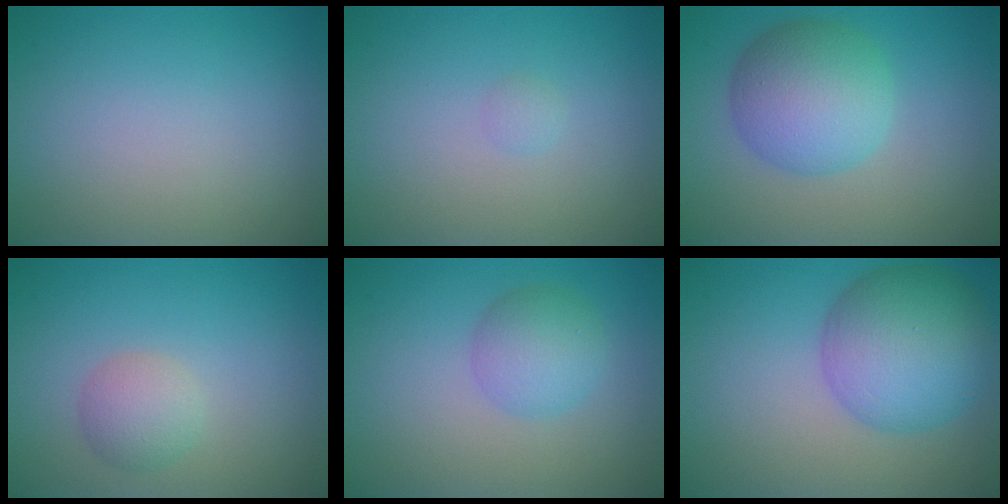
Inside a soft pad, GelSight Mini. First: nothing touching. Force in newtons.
{"total": 0.6, "press": 0.6, "slide": 0.0}
{"total": 6.5, "press": 6.5, "slide": 0.0}
{"total": 2.3, "press": 2.3, "slide": 0.0}
{"total": 3.2, "press": 3.2, "slide": 0.1}
{"total": 8.2, "press": 8.2, "slide": 0.3}